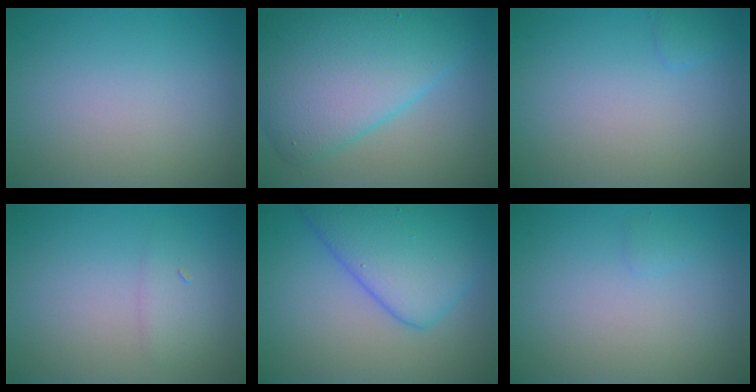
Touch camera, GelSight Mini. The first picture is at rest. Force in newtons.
{"total": 9.3, "press": 9.3, "slide": 0.1}
{"total": 0.7, "press": 0.7, "slide": 0.0}
{"total": 1.3, "press": 1.3, "slide": 0.1}
{"total": 7.4, "press": 7.4, "slide": 0.2}
{"total": 0.5, "press": 0.5, "slide": 0.1}